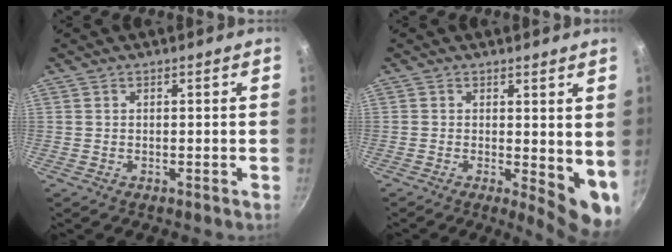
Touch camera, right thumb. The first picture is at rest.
{"total": 7.7, "force": [0.2, 3.2, 7.0], "torque": [-0.073, -0.015, 0.005]}